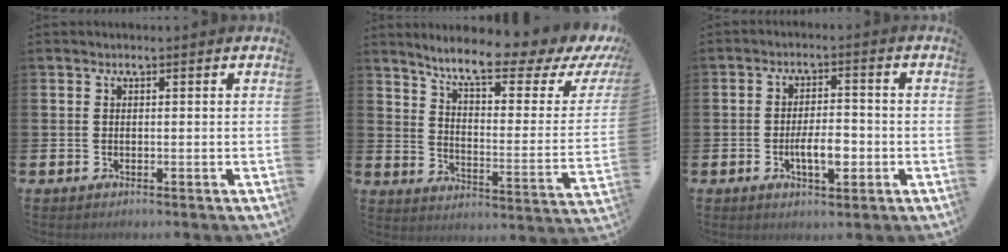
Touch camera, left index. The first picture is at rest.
{"total": 9.4, "force": [7.3, 1.4, 5.7], "torque": [-0.116, -0.057, 0.113]}
{"total": 4.6, "force": [-1.2, 1.8, 4.1], "torque": [-0.058, 0.001, -0.025]}